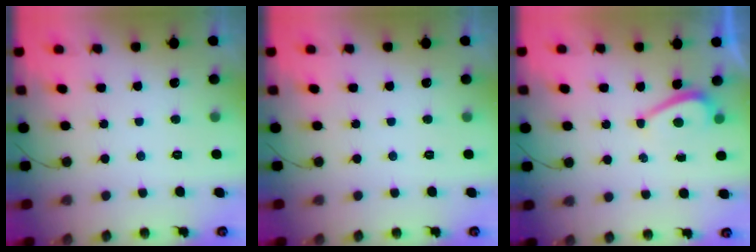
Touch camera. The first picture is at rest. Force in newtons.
{"total": 0.0}
{"total": 3.5, "press": 3.5, "slide": 0.4}